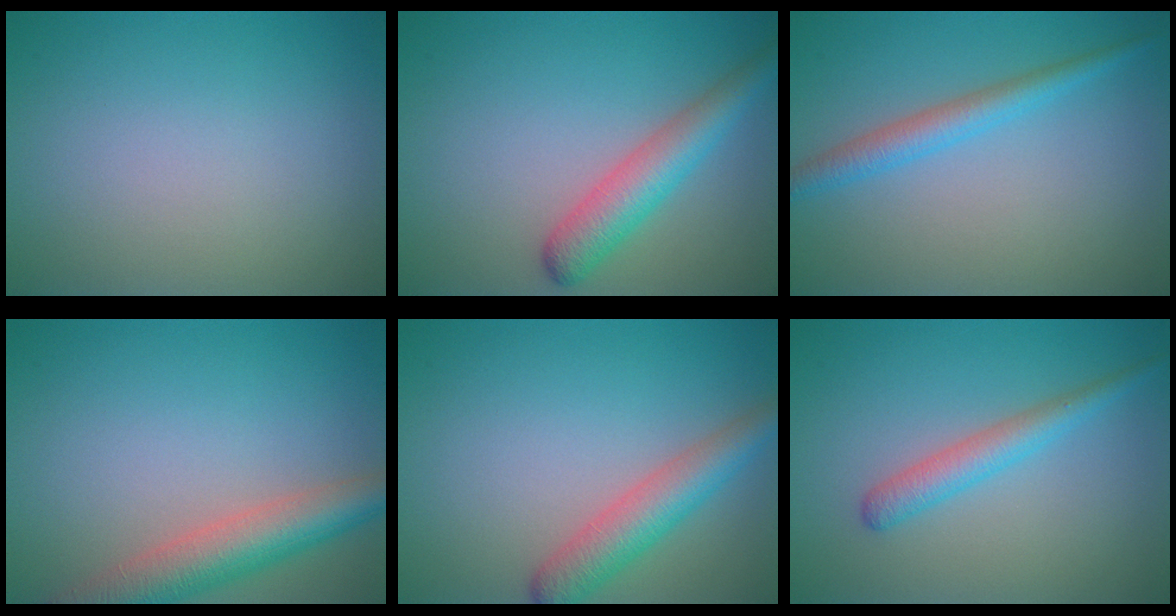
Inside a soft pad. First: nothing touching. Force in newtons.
{"total": 4.3, "press": 4.3, "slide": 0.3}
{"total": 2.7, "press": 2.7, "slide": 0.2}
{"total": 5.9, "press": 5.8, "slide": 0.2}
{"total": 4.3, "press": 4.3, "slide": 0.1}
{"total": 2.7, "press": 2.7, "slide": 0.0}